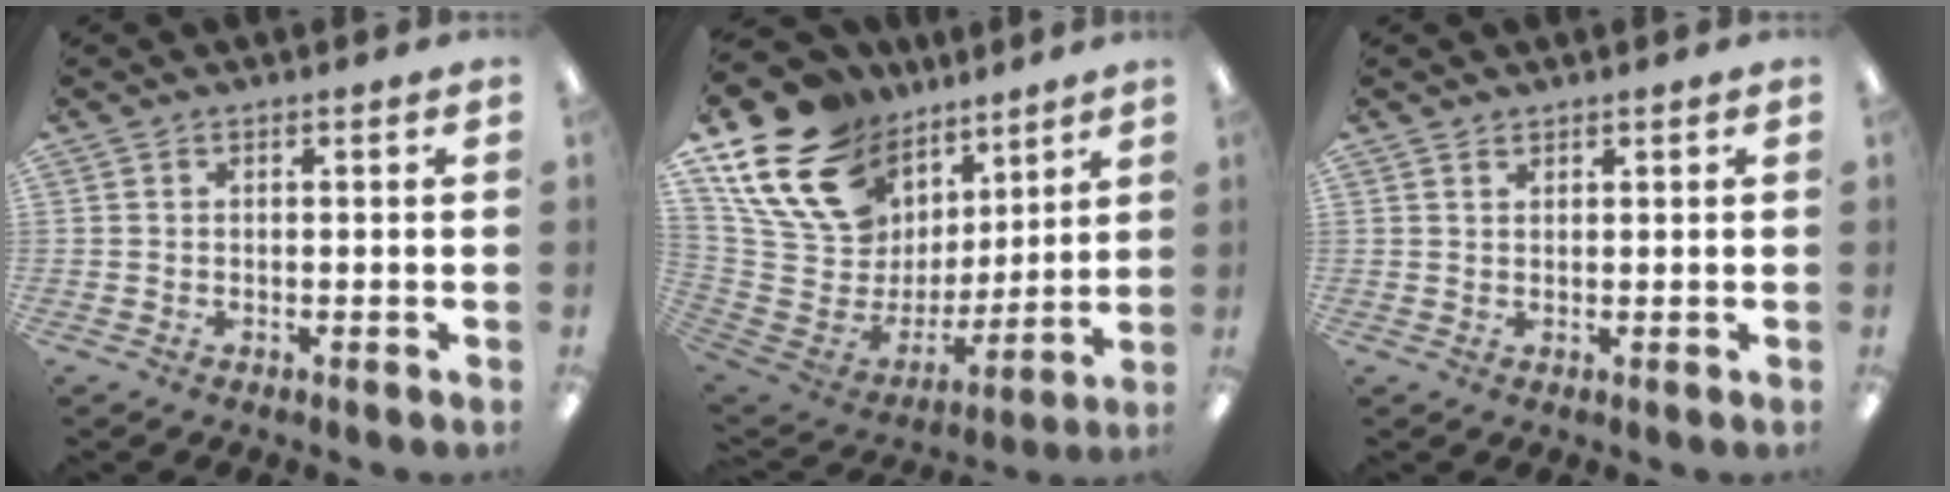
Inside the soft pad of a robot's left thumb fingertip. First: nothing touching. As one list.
[{"total": 20.9, "force": [13.0, 13.5, 9.2], "torque": [-0.203, -0.077, 0.257]}, {"total": 1.1, "force": [1.0, 0.4, 0.2], "torque": [-0.004, 0.000, 0.020]}]